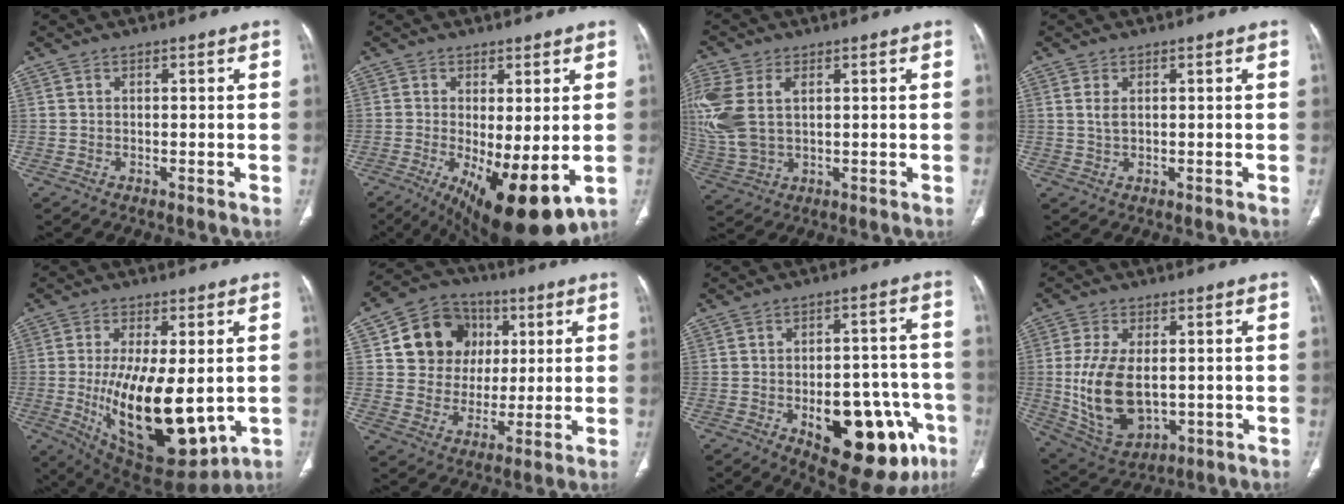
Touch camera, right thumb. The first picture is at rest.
{"total": 14.3, "force": [-3.7, 4.9, 12.9], "torque": [-0.195, -0.025, -0.040]}
{"total": 14.2, "force": [3.0, 8.8, 10.7], "torque": [-0.284, 0.002, 0.067]}
{"total": 1.3, "force": [0.4, 0.7, 1.1], "torque": [-0.027, 0.003, 0.012]}
{"total": 21.1, "force": [-2.4, 9.2, 18.8], "torque": [-0.314, -0.030, -0.009]}
{"total": 14.3, "force": [3.9, 12.7, 5.4], "torque": [-0.049, 0.007, 0.070]}
{"total": 21.4, "force": [-8.1, 10.6, 16.8], "torque": [-0.165, 0.036, -0.090]}
{"total": 14.6, "force": [-0.6, 8.7, 11.7], "torque": [-0.221, -0.010, 0.014]}